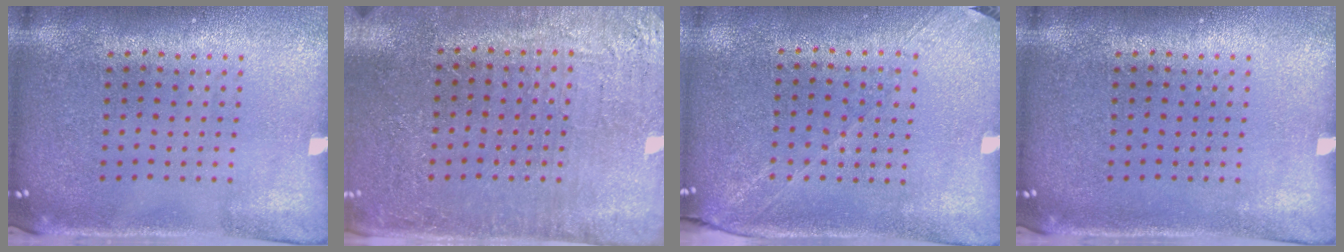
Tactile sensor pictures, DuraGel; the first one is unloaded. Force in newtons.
{"total": 2.9, "press": 2.8, "slide": 0.5}
{"total": 1.2, "press": 1.1, "slide": 0.6}
{"total": 0.0}